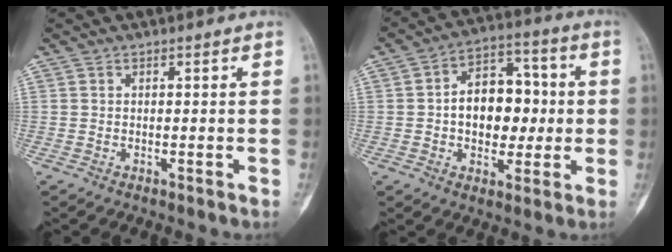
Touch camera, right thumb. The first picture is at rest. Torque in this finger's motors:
{"motor_torque": [1.50, 1.72, 0.70, -0.55, 0.02]}